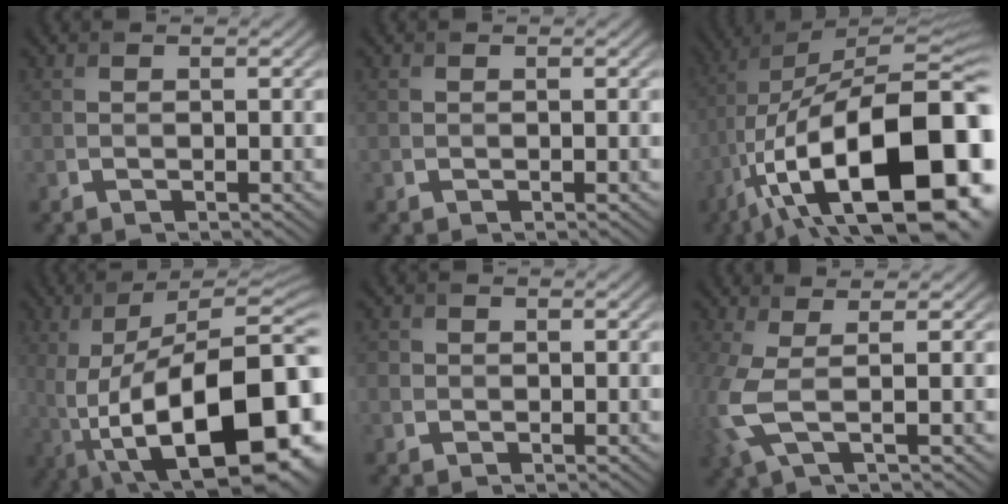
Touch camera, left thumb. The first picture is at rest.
{"total": 0.0}
{"total": 22.3, "force": [-8.4, 8.8, 18.7], "torque": [-0.297, 0.003, -0.130]}
{"total": 22.0, "force": [-5.9, 8.9, 19.2], "torque": [-0.292, -0.012, -0.101]}
{"total": 1.3, "force": [-0.1, 1.3, 0.3], "torque": [-0.004, -0.006, -0.006]}
{"total": 5.8, "force": [0.1, 1.7, 5.6], "torque": [-0.141, 0.000, -0.004]}